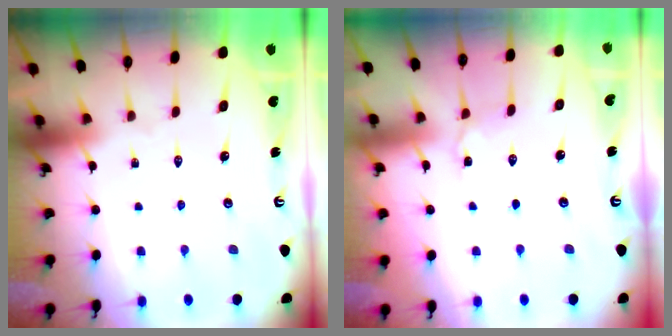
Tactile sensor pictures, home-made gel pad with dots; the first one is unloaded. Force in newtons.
{"total": 4.6, "press": 4.6, "slide": 0.5}